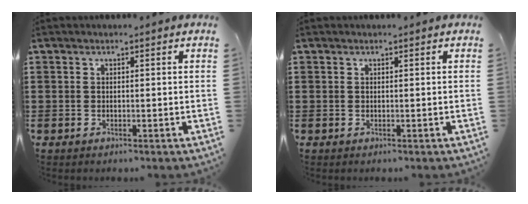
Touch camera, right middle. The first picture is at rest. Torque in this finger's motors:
{"motor_torque": [0.00, 0.00, 0.00, 0.00]}